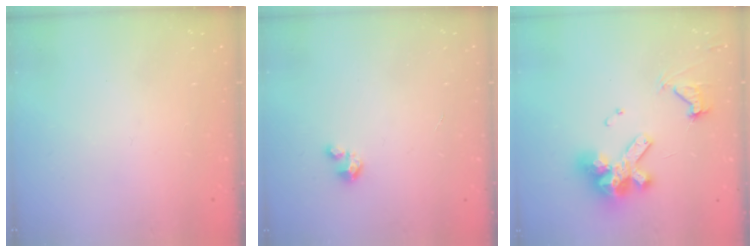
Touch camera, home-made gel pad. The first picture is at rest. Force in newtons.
{"total": 2.7, "press": 2.7, "slide": 0.2}
{"total": 16.0, "press": 15.9, "slide": 1.9}